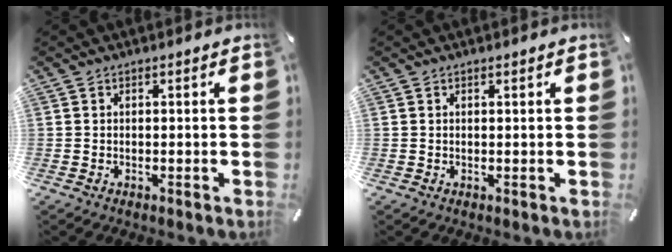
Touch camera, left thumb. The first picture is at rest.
{"total": 0.0}